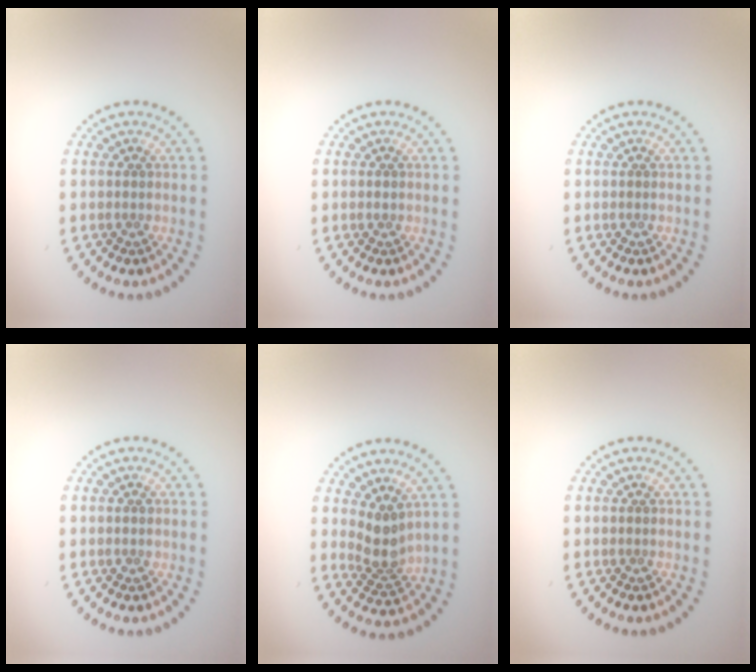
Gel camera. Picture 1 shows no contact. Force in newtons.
{"total": 0.6, "press": 0.6, "slide": 0.1}
{"total": 0.0}
{"total": 0.9, "press": 0.8, "slide": 0.2}
{"total": 2.7, "press": 2.1, "slide": 1.7}
{"total": 0.0}